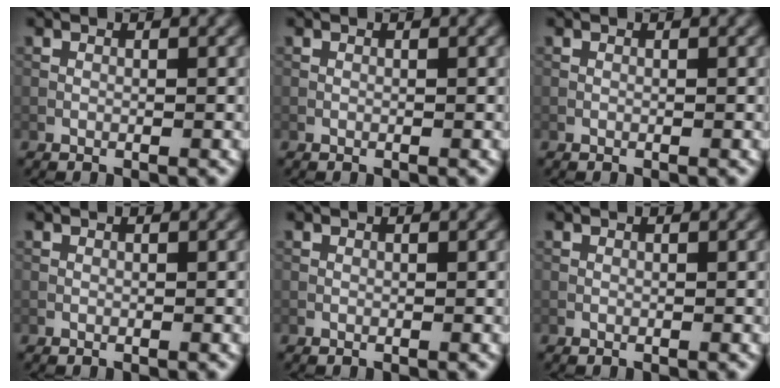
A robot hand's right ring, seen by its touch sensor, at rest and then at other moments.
{"total": 0.0}
{"total": 0.0}
{"total": 0.0}
{"total": 0.0}
{"total": 0.0}